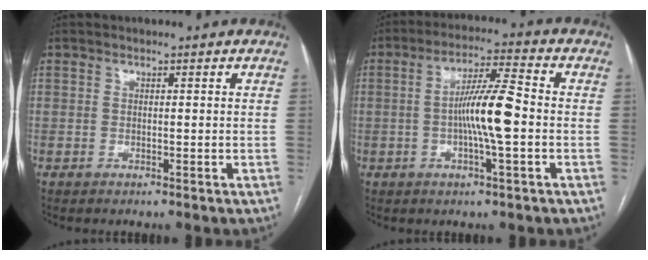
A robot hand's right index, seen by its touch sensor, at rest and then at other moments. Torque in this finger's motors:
{"motor_torque": [0.80, 0.29, 0.23, 0.09]}